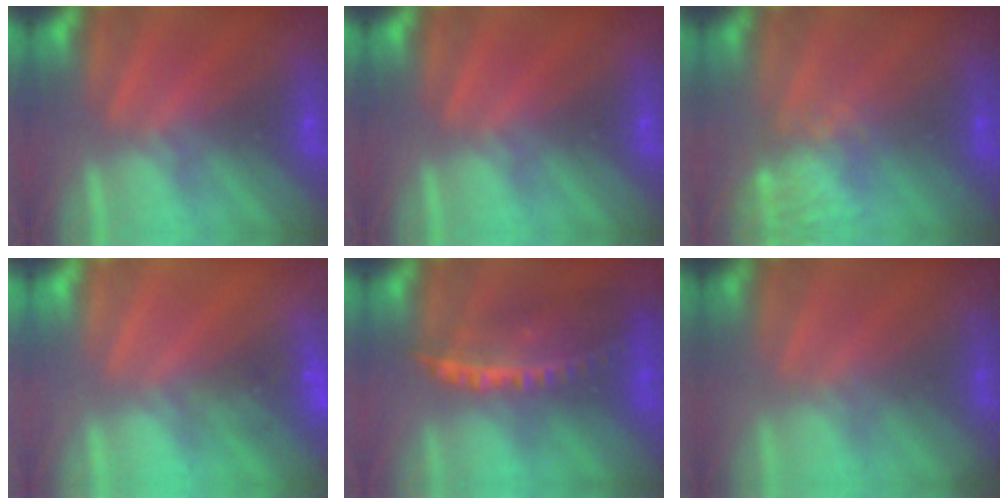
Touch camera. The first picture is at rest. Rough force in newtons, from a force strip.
{"total": 0.0}
{"total": 4.4}
{"total": 2.6}
{"total": 6.5}
{"total": 1.8}